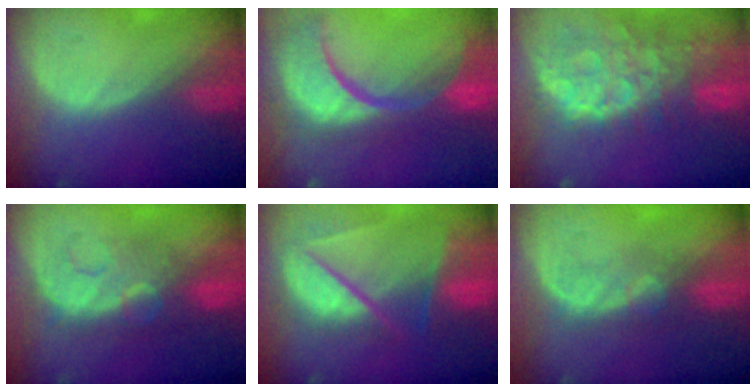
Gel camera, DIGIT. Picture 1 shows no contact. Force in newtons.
{"total": 15.5, "press": 12.2, "slide": 9.6}
{"total": 13.6, "press": 11.1, "slide": 7.8}
{"total": 8.0, "press": 7.9, "slide": 1.5}
{"total": 10.3, "press": 8.6, "slide": 5.5}
{"total": 5.2, "press": 5.1, "slide": 1.3}